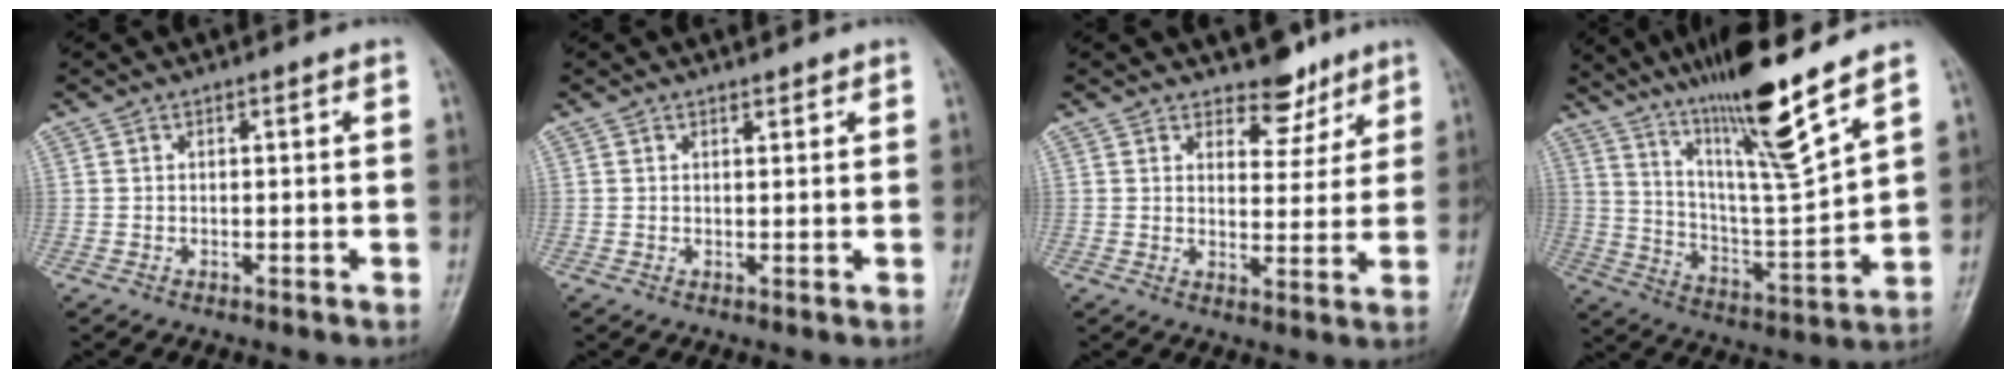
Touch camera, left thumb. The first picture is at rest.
{"total": 0.9, "force": [0.8, 0.3, 0.2], "torque": [-0.003, -0.007, 0.013]}
{"total": 6.1, "force": [4.8, 3.4, 1.7], "torque": [0.010, -0.033, 0.073]}
{"total": 17.8, "force": [12.6, 0.7, 12.5], "torque": [-0.201, -0.073, 0.227]}